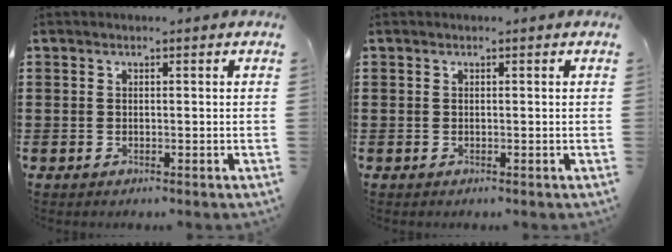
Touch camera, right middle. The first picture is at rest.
{"total": 0.0}